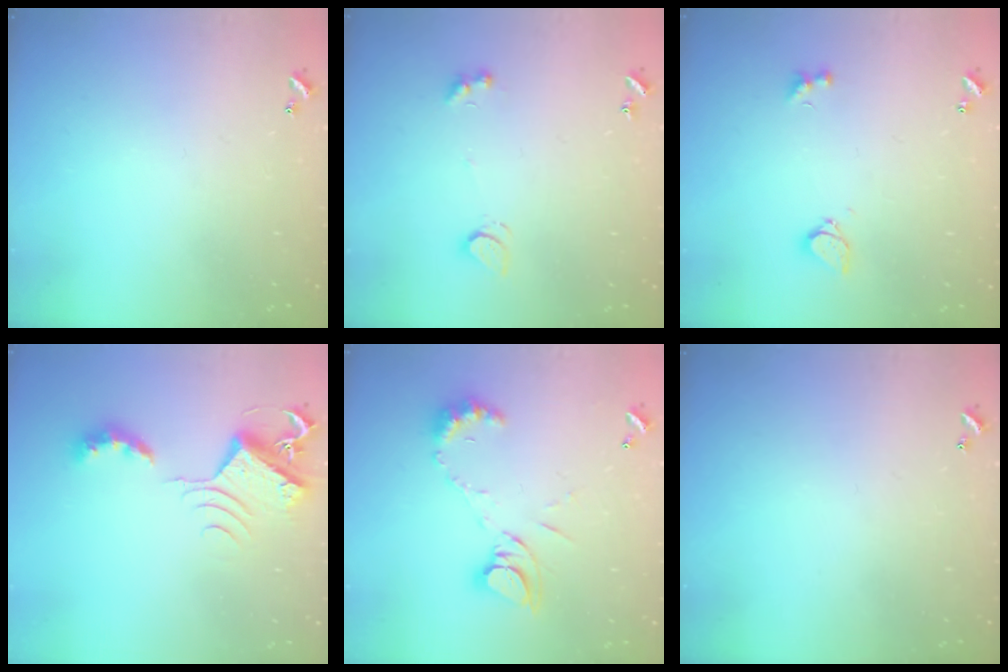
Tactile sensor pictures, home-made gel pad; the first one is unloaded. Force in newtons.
{"total": 1.4, "press": 1.2, "slide": 0.6}
{"total": 4.3, "press": 4.2, "slide": 0.8}
{"total": 8.1, "press": 8.1, "slide": 0.1}
{"total": 10.0, "press": 10.0, "slide": 0.9}
{"total": 0.0}